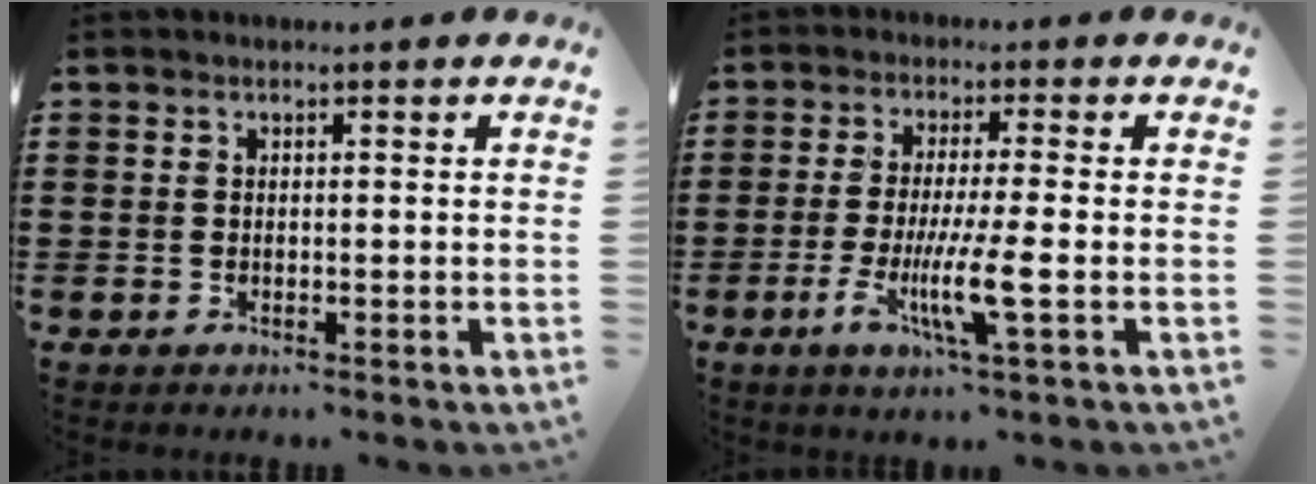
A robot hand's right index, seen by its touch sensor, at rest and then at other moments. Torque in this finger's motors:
{"motor_torque": [1.57, -0.57, 0.43, 0.21]}